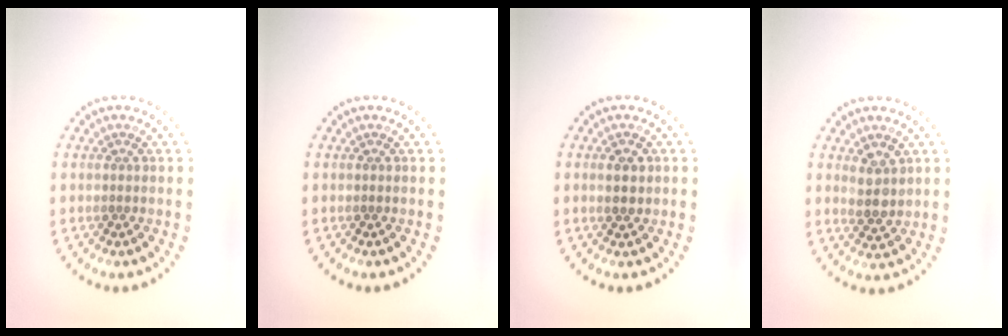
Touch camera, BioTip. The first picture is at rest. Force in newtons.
{"total": 0.0}
{"total": 1.9, "press": 1.9, "slide": 0.2}
{"total": 2.2, "press": 2.0, "slide": 0.8}